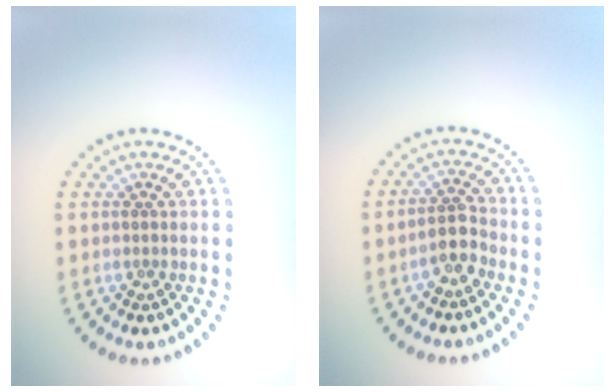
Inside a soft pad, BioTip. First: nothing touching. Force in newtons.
{"total": 2.5, "press": 2.2, "slide": 1.1}